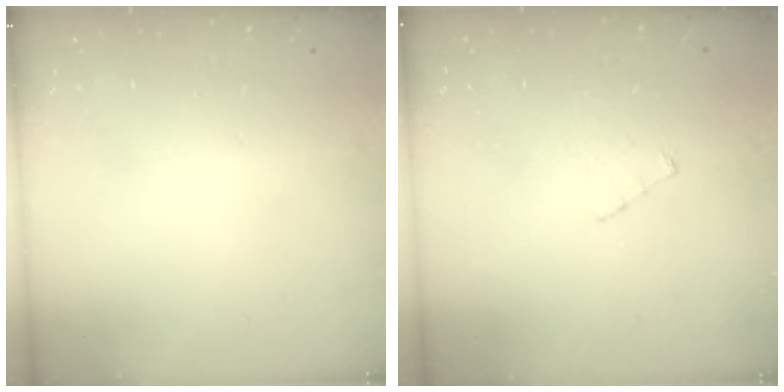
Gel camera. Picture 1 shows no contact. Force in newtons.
{"total": 2.6, "press": 2.6, "slide": 0.3}